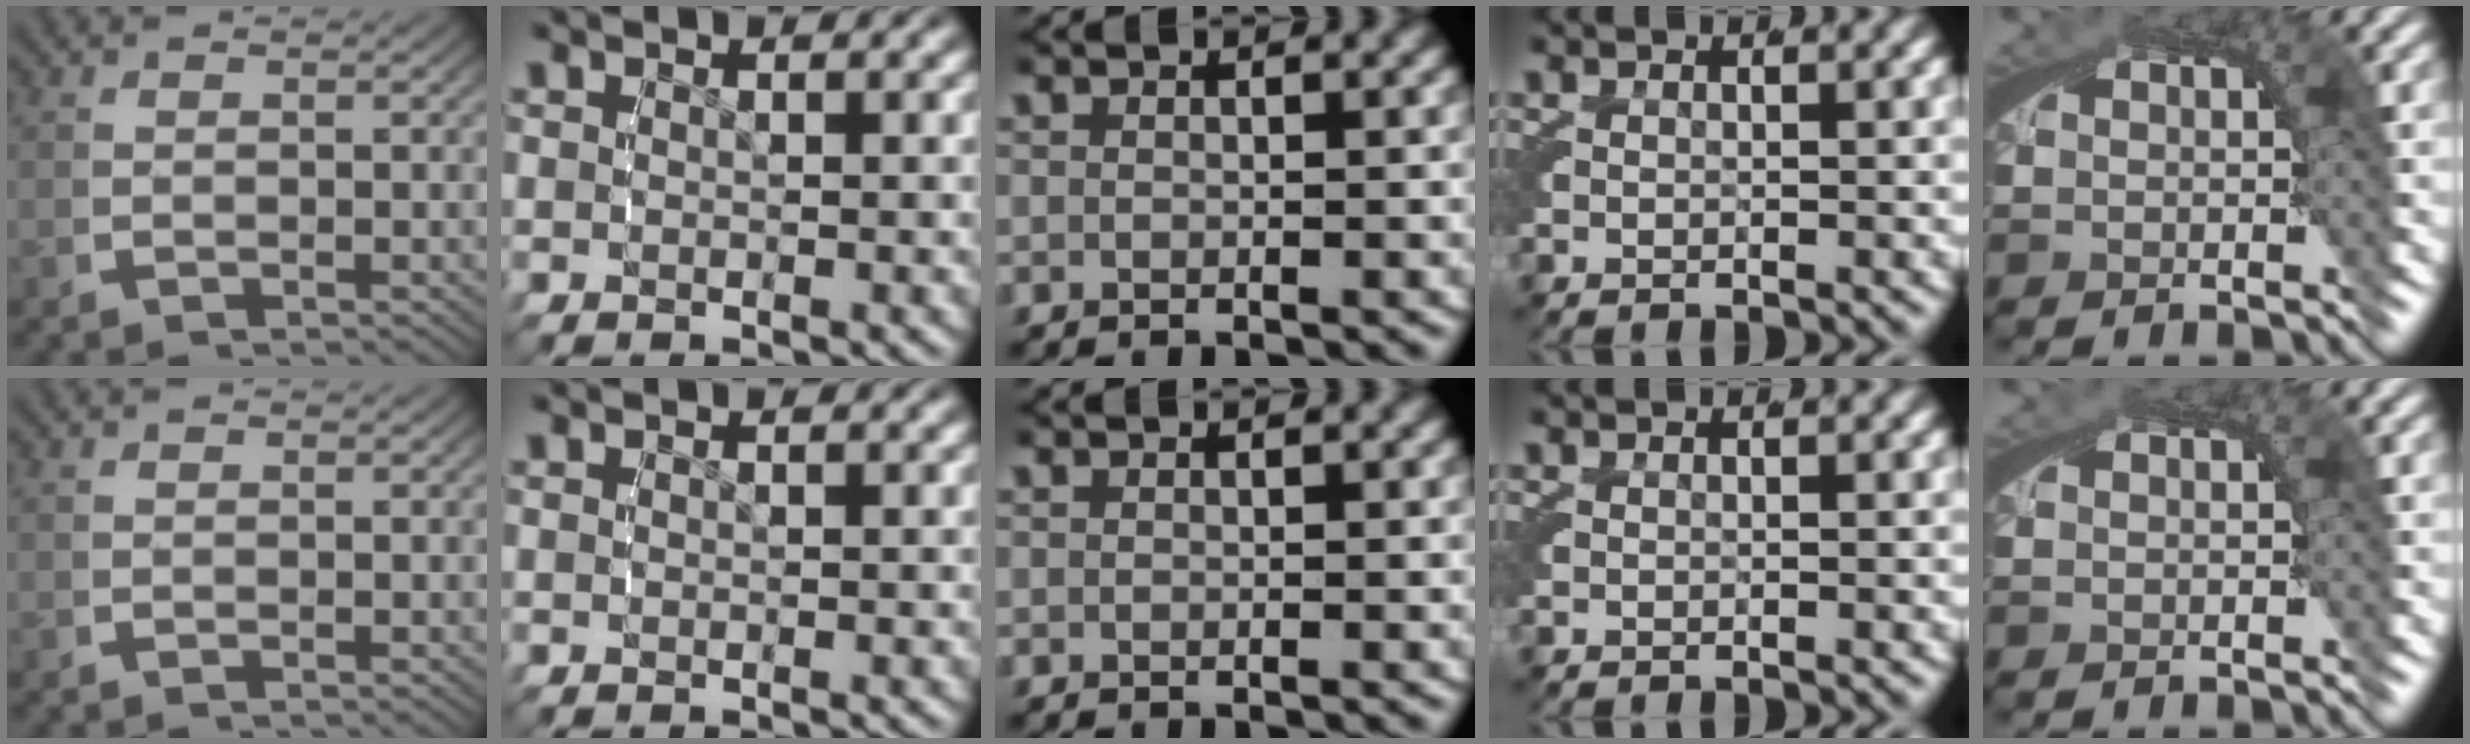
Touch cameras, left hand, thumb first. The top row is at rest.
{"little": {"total": 1.4, "force": [-0.2, -1.3, -0.5], "torque": [0.021, -0.002, 0.003]}}